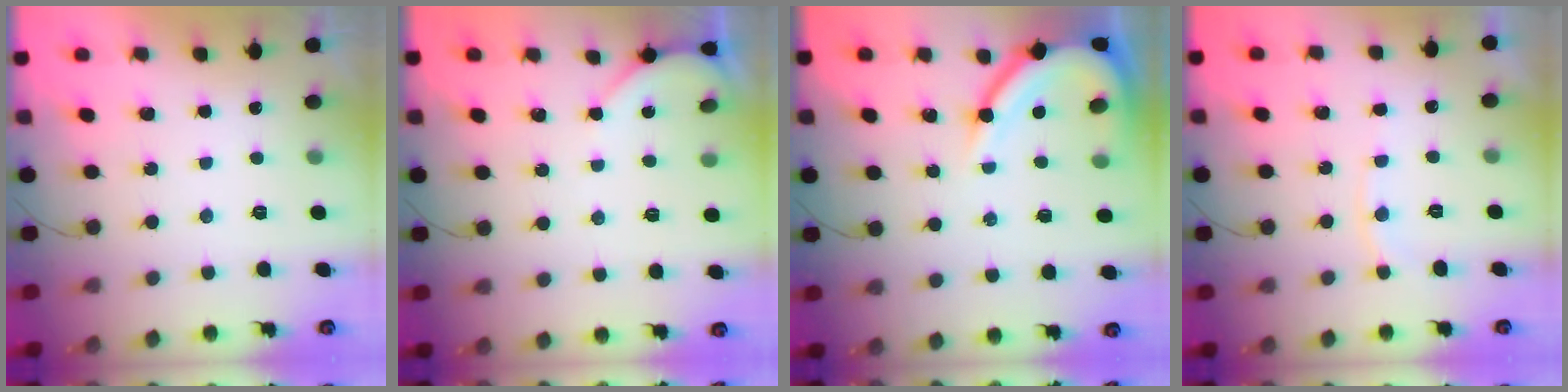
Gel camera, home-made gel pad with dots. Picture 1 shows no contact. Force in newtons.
{"total": 2.1, "press": 2.1, "slide": 0.3}
{"total": 9.7, "press": 9.6, "slide": 1.2}
{"total": 5.3, "press": 5.2, "slide": 0.8}